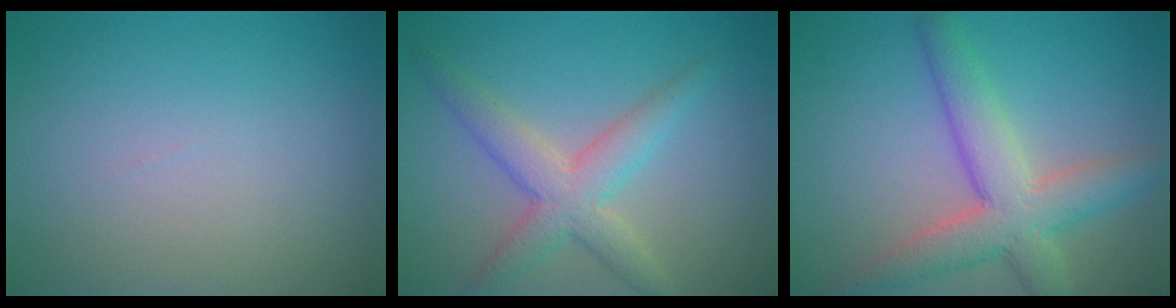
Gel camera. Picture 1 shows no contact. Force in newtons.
{"total": 4.3, "press": 4.3, "slide": 0.1}
{"total": 6.1, "press": 6.1, "slide": 0.5}